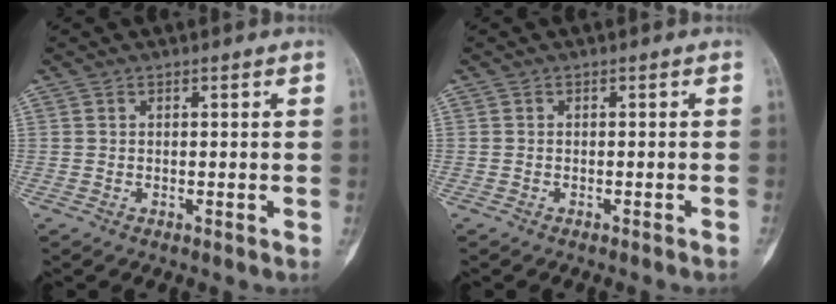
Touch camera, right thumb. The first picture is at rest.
{"total": 1.4, "force": [-1.2, -0.2, 0.8], "torque": [-0.015, 0.015, -0.010]}